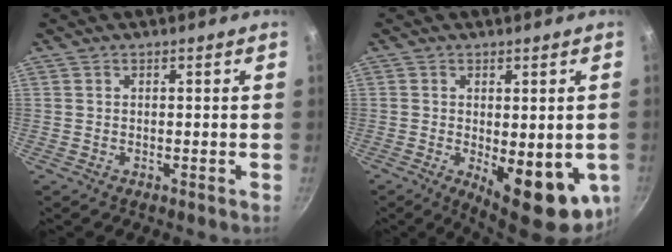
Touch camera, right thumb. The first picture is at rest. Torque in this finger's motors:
{"motor_torque": [0.08, 0.78, 0.04, 0.06, 0.26]}